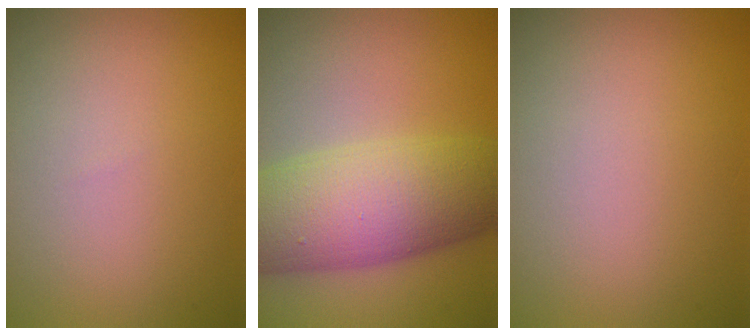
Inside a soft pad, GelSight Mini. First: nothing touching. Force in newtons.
{"total": 10.7, "press": 10.7, "slide": 0.4}
{"total": 0.0}